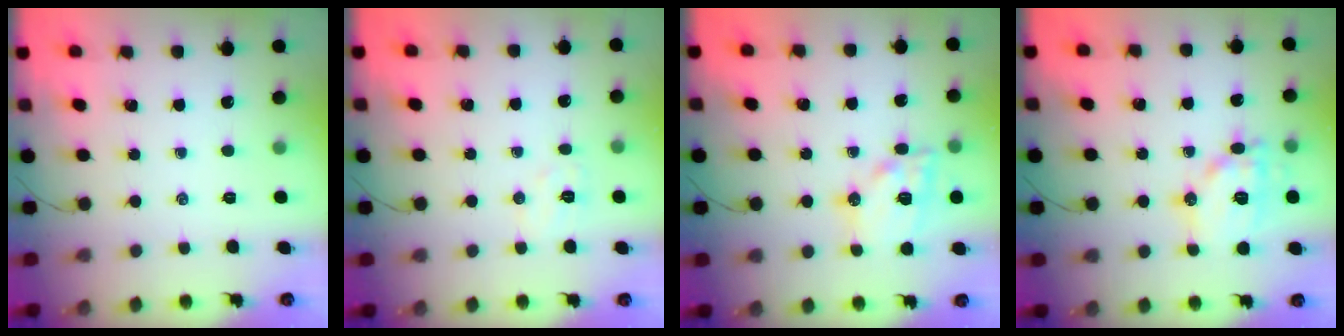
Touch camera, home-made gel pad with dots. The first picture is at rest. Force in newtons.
{"total": 5.0, "press": 4.9, "slide": 1.0}
{"total": 15.0, "press": 14.8, "slide": 2.2}
{"total": 14.0, "press": 13.9, "slide": 1.1}